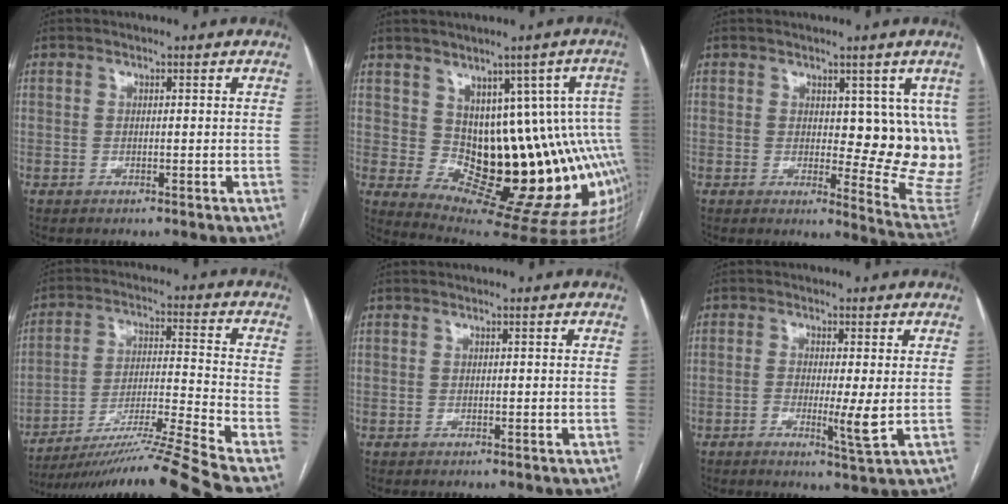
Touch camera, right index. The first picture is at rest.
{"total": 16.6, "force": [0.3, 7.0, 15.0], "torque": [-0.140, 0.023, 0.027]}
{"total": 11.0, "force": [2.7, 4.5, 9.6], "torque": [-0.105, -0.017, 0.038]}
{"total": 16.8, "force": [-14.2, -3.6, 8.2], "torque": [-0.141, -0.009, -0.244]}
{"total": 0.0}
{"total": 4.4, "force": [-0.7, 0.2, 4.4], "torque": [-0.075, -0.008, -0.008]}